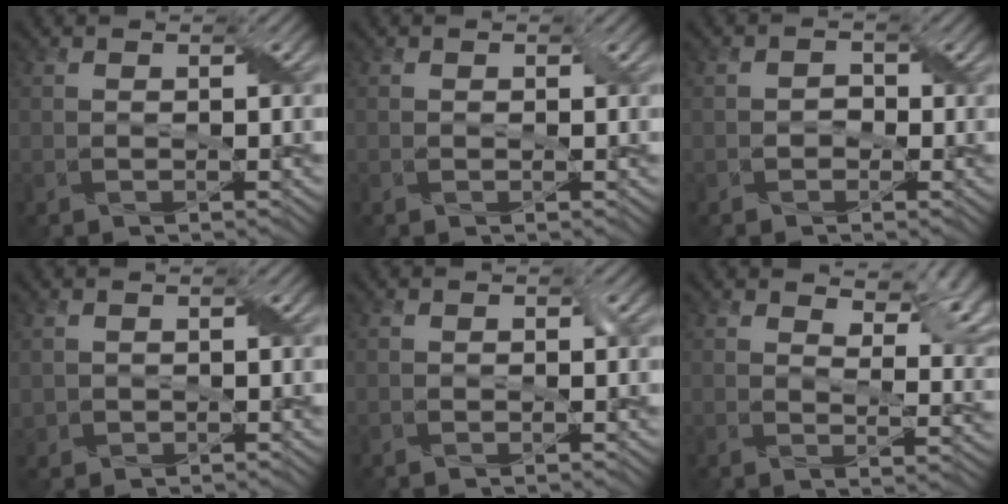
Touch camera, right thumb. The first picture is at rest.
{"total": 0.6, "force": [0.1, 0.6, 0.1], "torque": [-0.001, -0.004, -0.002]}
{"total": 1.3, "force": [-0.5, 1.2, 0.3], "torque": [-0.005, 0.002, -0.012]}
{"total": 1.1, "force": [0.2, 1.1, 0.0], "torque": [-0.010, -0.004, 0.005]}
{"total": 0.6, "force": [-0.1, 0.5, 0.3], "torque": [-0.004, -0.003, -0.003]}
{"total": 9.3, "force": [5.9, 3.8, 6.0], "torque": [-0.094, 0.004, 0.097]}